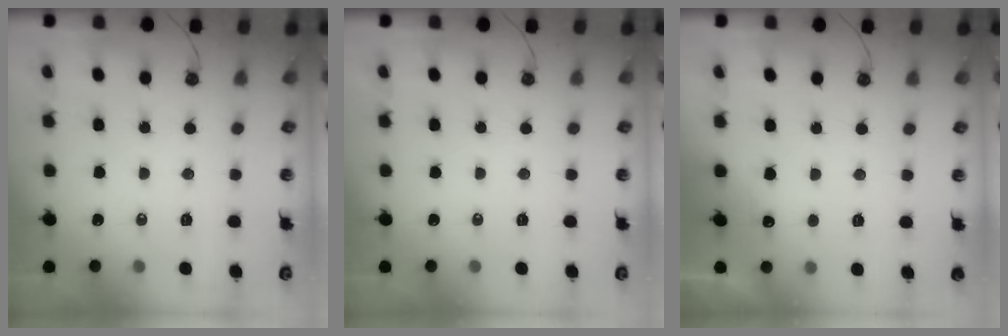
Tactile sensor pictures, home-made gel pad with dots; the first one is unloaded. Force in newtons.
{"total": 0.0}
{"total": 3.2, "press": 3.0, "slide": 1.2}